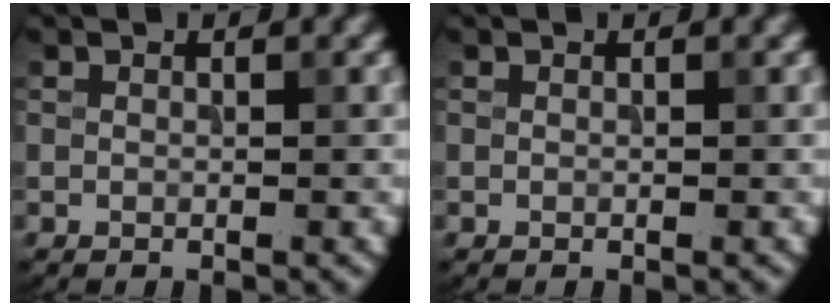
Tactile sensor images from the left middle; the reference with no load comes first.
{"total": 0.0}